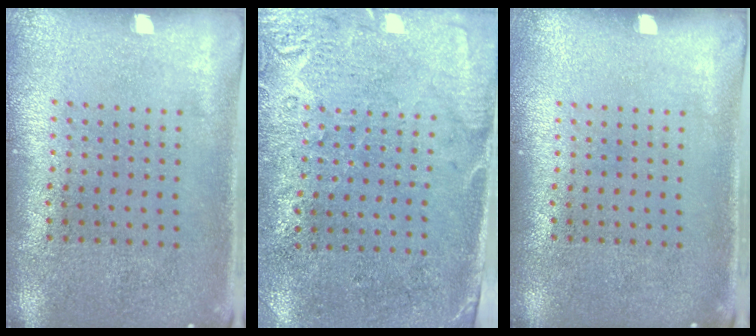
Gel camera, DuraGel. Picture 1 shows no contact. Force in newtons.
{"total": 2.8, "press": 2.4, "slide": 1.4}
{"total": 0.0}